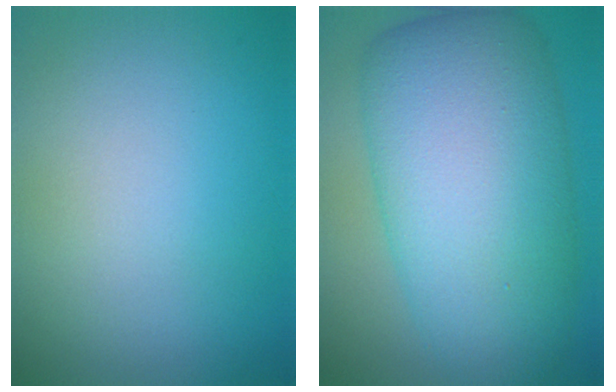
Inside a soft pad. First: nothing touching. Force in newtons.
{"total": 12.9, "press": 12.9, "slide": 0.1}